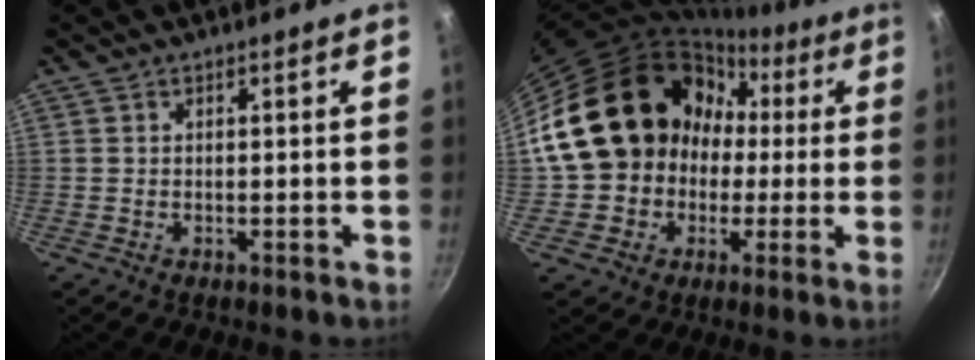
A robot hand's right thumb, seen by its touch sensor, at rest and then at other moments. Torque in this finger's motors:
{"motor_torque": [-0.60, 4.18, 2.57, -0.13, 0.81]}